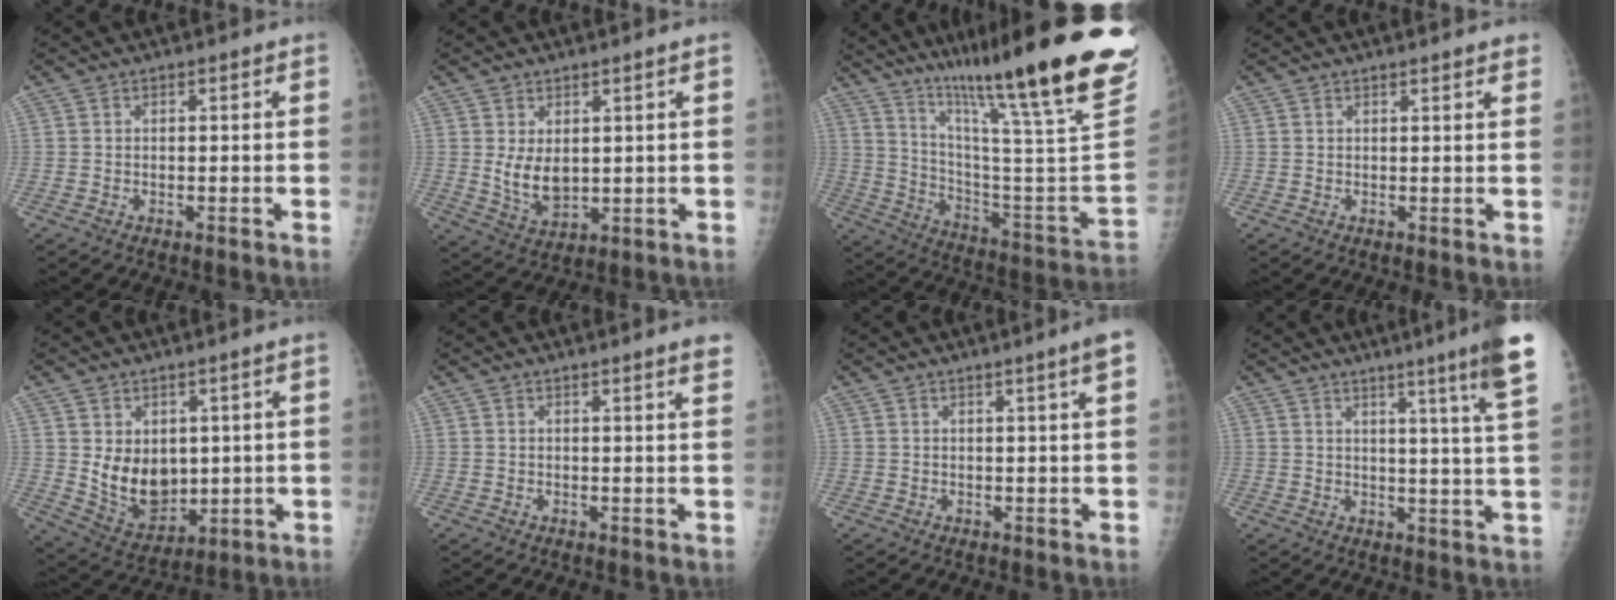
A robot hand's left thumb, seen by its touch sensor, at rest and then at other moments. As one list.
[{"total": 6.1, "force": [1.2, 3.3, 4.9], "torque": [-0.077, -0.019, 0.038]}, {"total": 33.7, "force": [23.5, 2.9, 24.0], "torque": [-0.321, -0.119, 0.349]}, {"total": 2.3, "force": [2.0, 0.3, 1.1], "torque": [-0.006, -0.003, 0.021]}, {"total": 10.1, "force": [1.2, 7.2, 7.0], "torque": [-0.078, -0.027, 0.049]}, {"total": 3.0, "force": [2.3, -0.3, 1.9], "torque": [-0.024, -0.010, 0.024]}, {"total": 3.2, "force": [1.6, -0.6, 2.7], "torque": [-0.042, -0.009, 0.025]}, {"total": 12.6, "force": [7.8, -0.9, 9.8], "torque": [-0.131, -0.044, 0.087]}]